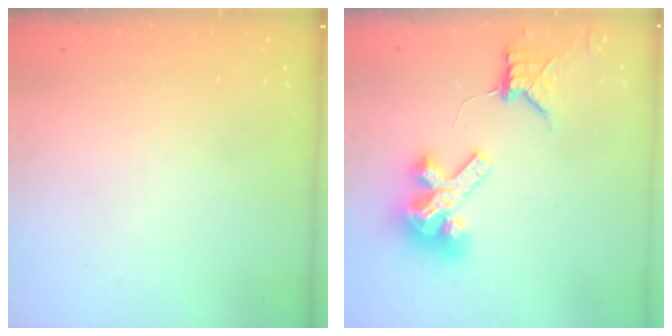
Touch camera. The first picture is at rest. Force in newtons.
{"total": 13.3, "press": 13.2, "slide": 1.8}